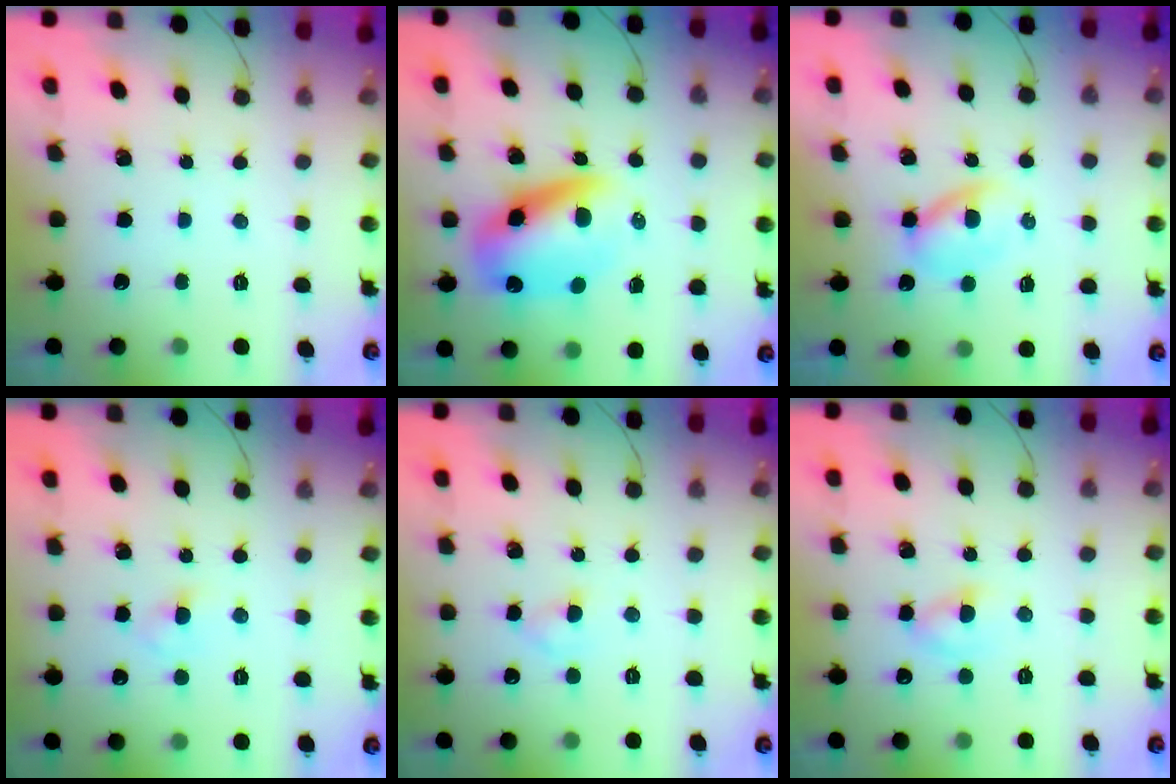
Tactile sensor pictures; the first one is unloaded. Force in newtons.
{"total": 11.5, "press": 11.2, "slide": 2.6}
{"total": 3.7, "press": 3.6, "slide": 0.9}
{"total": 2.3, "press": 2.1, "slide": 1.0}
{"total": 1.6, "press": 1.4, "slide": 0.8}
{"total": 4.1, "press": 3.9, "slide": 1.2}